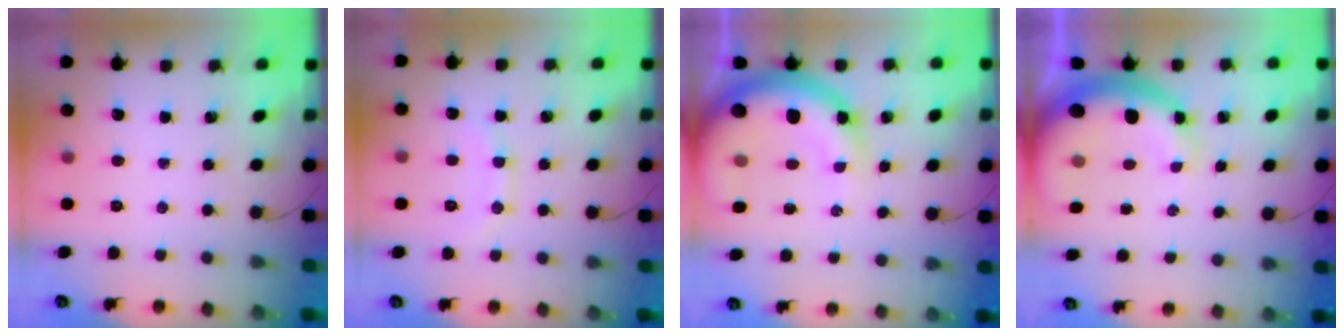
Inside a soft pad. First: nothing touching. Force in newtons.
{"total": 8.1, "press": 8.0, "slide": 1.3}
{"total": 14.1, "press": 13.7, "slide": 3.0}
{"total": 8.7, "press": 8.4, "slide": 2.2}